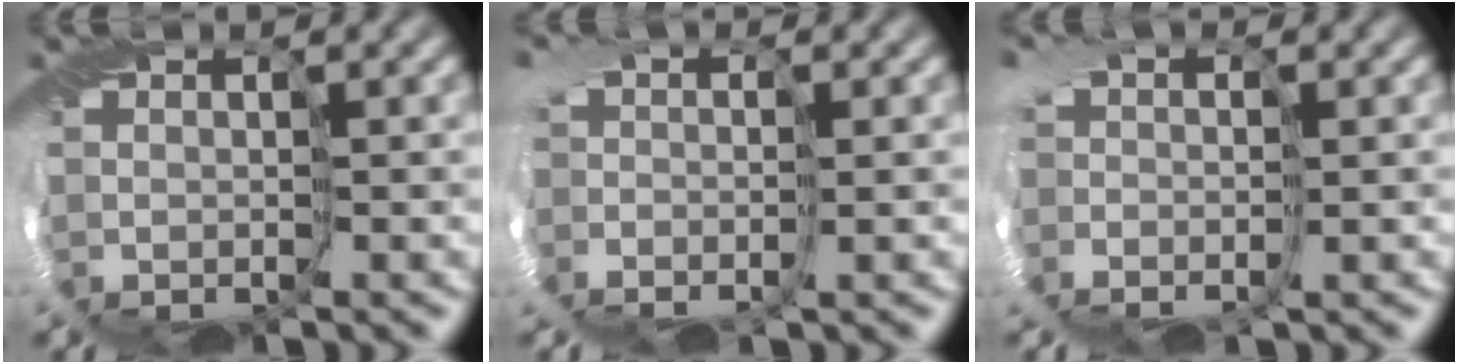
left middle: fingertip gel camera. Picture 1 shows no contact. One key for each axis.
{"total": 2.5, "fx": -0.8, "fy": 1.6, "fz": 1.7, "tx": -0.023, "ty": 0.001, "tz": -0.019}
{"total": 2.7, "fx": -0.6, "fy": 1.8, "fz": 1.9, "tx": -0.028, "ty": 0.002, "tz": -0.016}